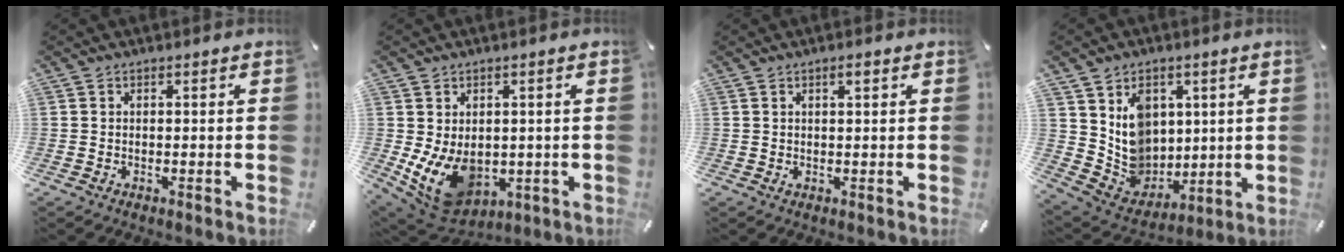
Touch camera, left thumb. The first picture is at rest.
{"total": 11.2, "force": [-1.7, 8.6, 6.9], "torque": [-0.128, -0.006, -0.022]}
{"total": 1.8, "force": [0.6, 0.6, 1.5], "torque": [-0.030, 0.002, 0.009]}
{"total": 11.3, "force": [3.4, 10.3, 3.1], "torque": [-0.064, -0.027, 0.081]}